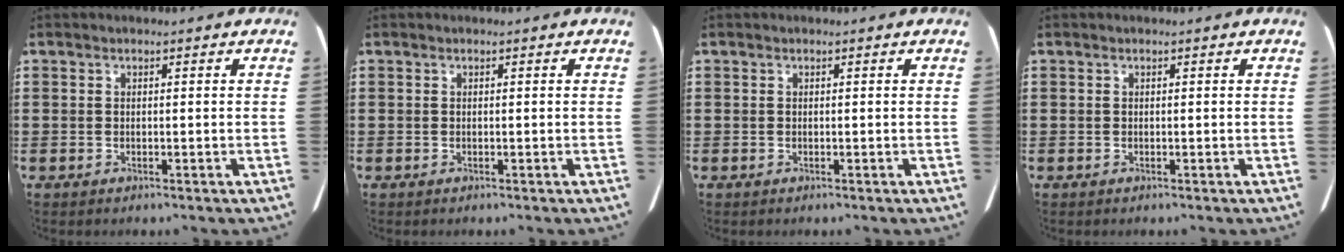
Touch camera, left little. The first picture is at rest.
{"total": 0.0}
{"total": 0.0}
{"total": 0.0}